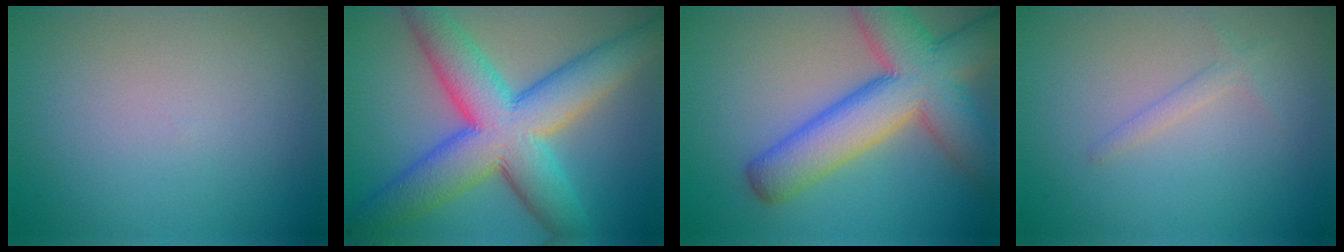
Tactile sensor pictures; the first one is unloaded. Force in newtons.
{"total": 11.6, "press": 11.6, "slide": 0.2}
{"total": 10.5, "press": 10.5, "slide": 0.4}
{"total": 1.0, "press": 1.0, "slide": 0.0}